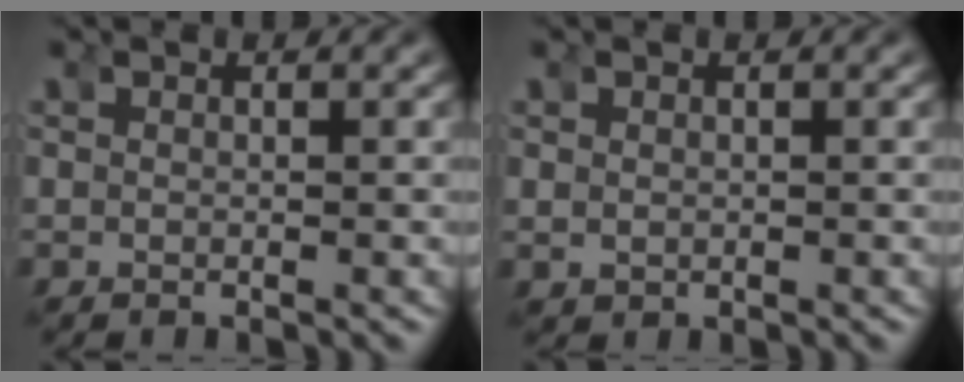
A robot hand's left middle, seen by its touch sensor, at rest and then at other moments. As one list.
[{"total": 0.8, "force": [0.4, -0.4, -0.5], "torque": [0.014, 0.002, 0.011]}]